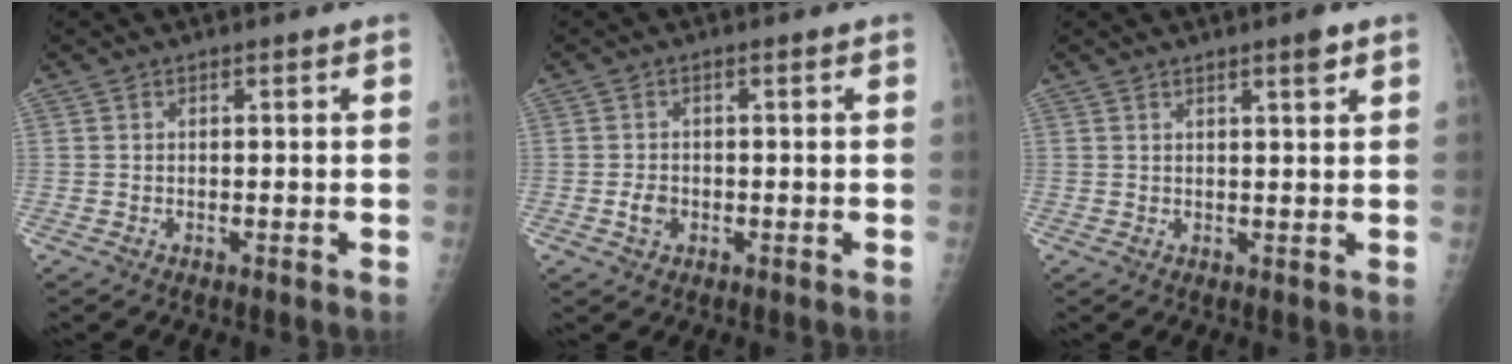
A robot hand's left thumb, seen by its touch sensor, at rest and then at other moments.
{"total": 2.2, "force": [-0.6, 1.7, 1.3], "torque": [-0.019, 0.003, -0.010]}
{"total": 2.6, "force": [1.6, 0.3, 2.0], "torque": [-0.028, -0.010, 0.024]}